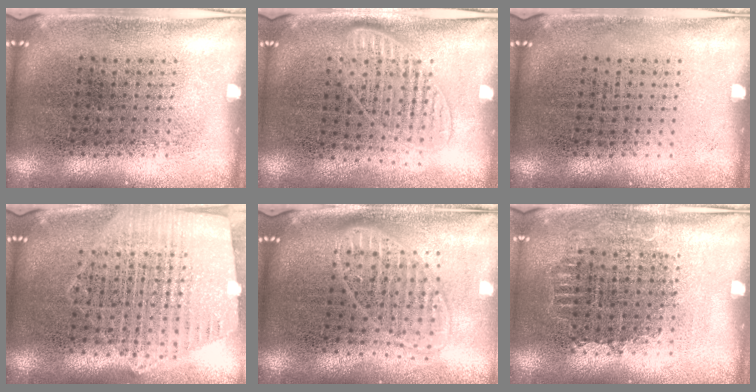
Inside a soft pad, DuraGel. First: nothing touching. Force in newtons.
{"total": 1.2, "press": 1.1, "slide": 0.6}
{"total": 0.0}
{"total": 1.2, "press": 1.2, "slide": 0.1}
{"total": 1.8, "press": 1.5, "slide": 1.0}
{"total": 0.8, "press": 0.7, "slide": 0.3}